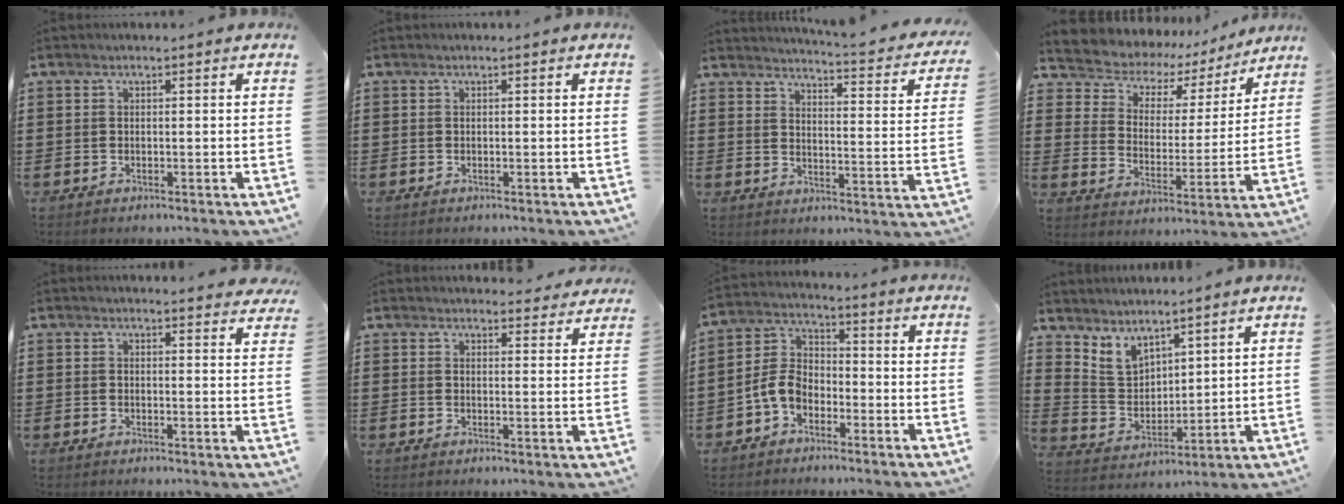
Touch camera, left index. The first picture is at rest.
{"total": 0.0}
{"total": 3.3, "force": [3.0, -0.4, 1.3], "torque": [-0.029, -0.039, 0.039]}
{"total": 4.5, "force": [3.5, 2.8, 0.2], "torque": [-0.038, -0.029, 0.055]}
{"total": 2.4, "force": [2.3, 0.2, 0.4], "torque": [-0.006, -0.007, 0.043]}
{"total": 3.1, "force": [3.0, 0.5, 0.4], "torque": [-0.009, -0.012, 0.054]}
{"total": 5.8, "force": [-3.4, 3.5, 3.1], "torque": [-0.093, 0.005, -0.078]}
{"total": 4.8, "force": [4.1, 2.5, 0.6], "torque": [-0.037, -0.014, 0.076]}